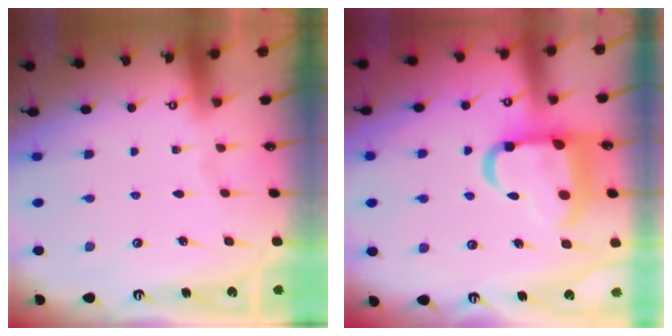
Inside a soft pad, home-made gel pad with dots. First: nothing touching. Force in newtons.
{"total": 16.1, "press": 16.0, "slide": 1.8}